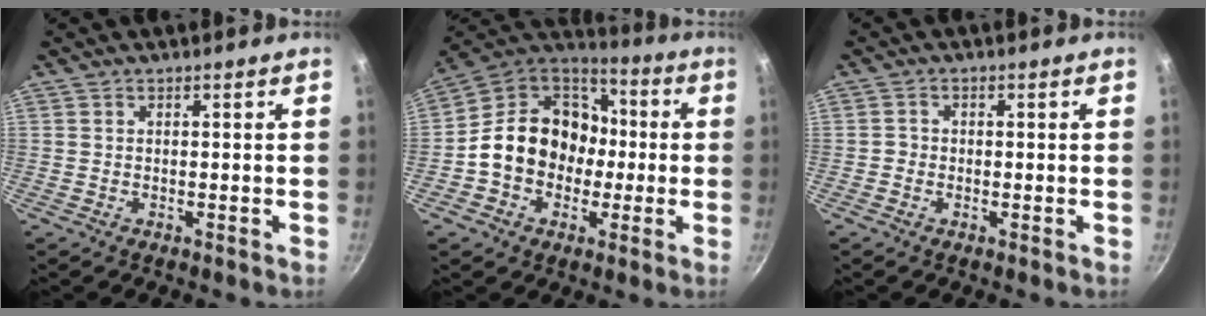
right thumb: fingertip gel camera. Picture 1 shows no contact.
{"total": 18.1, "force": [-1.4, 14.9, 10.0], "torque": [-0.136, 0.051, -0.031]}
{"total": 1.2, "force": [-0.5, 1.0, 0.3], "torque": [-0.002, 0.005, -0.013]}